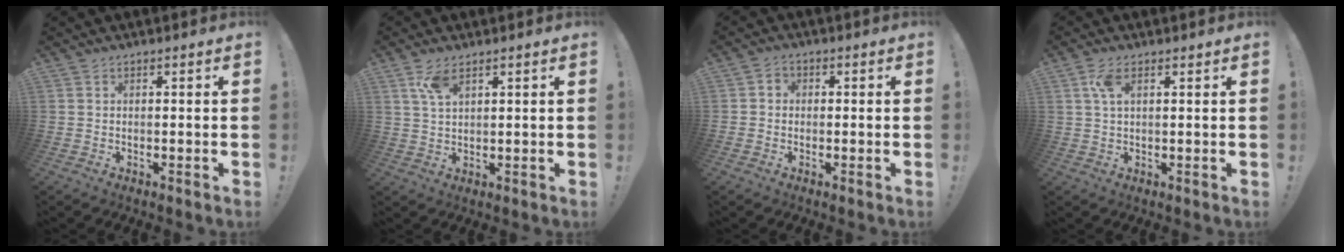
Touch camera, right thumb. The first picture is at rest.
{"total": 6.0, "force": [3.3, 2.4, 4.4], "torque": [-0.079, -0.007, 0.060]}
{"total": 2.5, "force": [-0.4, 2.3, 1.1], "torque": [-0.019, 0.007, -0.006]}
{"total": 4.7, "force": [1.9, 2.1, 3.7], "torque": [-0.075, 0.003, 0.034]}